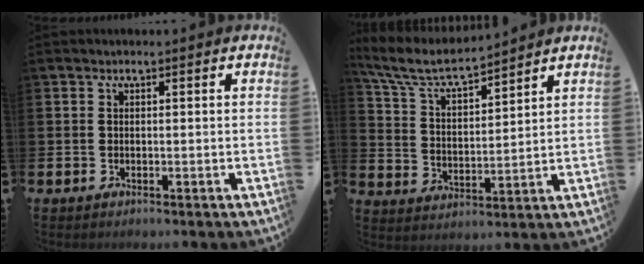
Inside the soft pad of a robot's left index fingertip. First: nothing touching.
{"total": 6.8, "force": [6.2, 1.3, 2.7], "torque": [-0.083, -0.037, 0.106]}